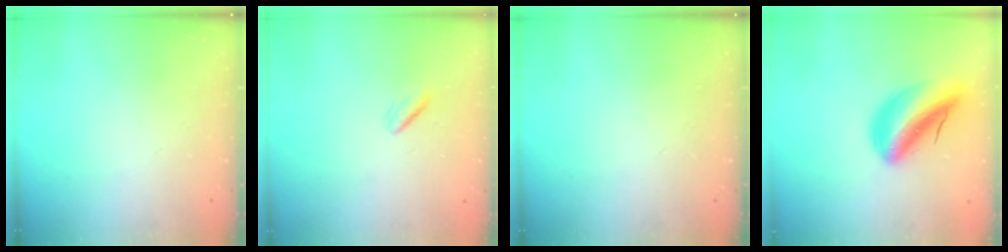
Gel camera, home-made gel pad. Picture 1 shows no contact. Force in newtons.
{"total": 1.4, "press": 1.1, "slide": 0.9}
{"total": 0.0}
{"total": 12.0, "press": 11.5, "slide": 3.7}